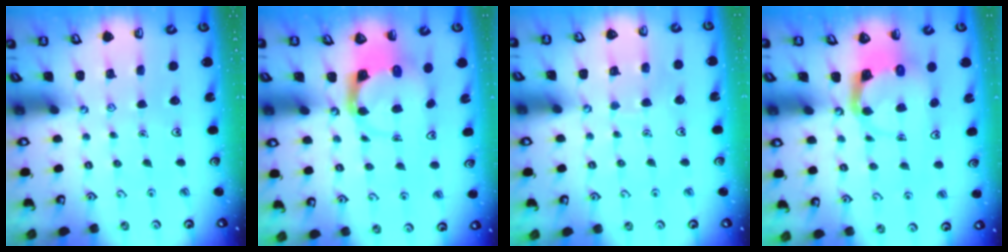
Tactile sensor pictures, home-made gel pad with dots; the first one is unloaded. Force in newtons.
{"total": 3.6, "press": 3.6, "slide": 0.6}
{"total": 4.7, "press": 4.7, "slide": 0.4}
{"total": 3.7, "press": 3.6, "slide": 0.7}